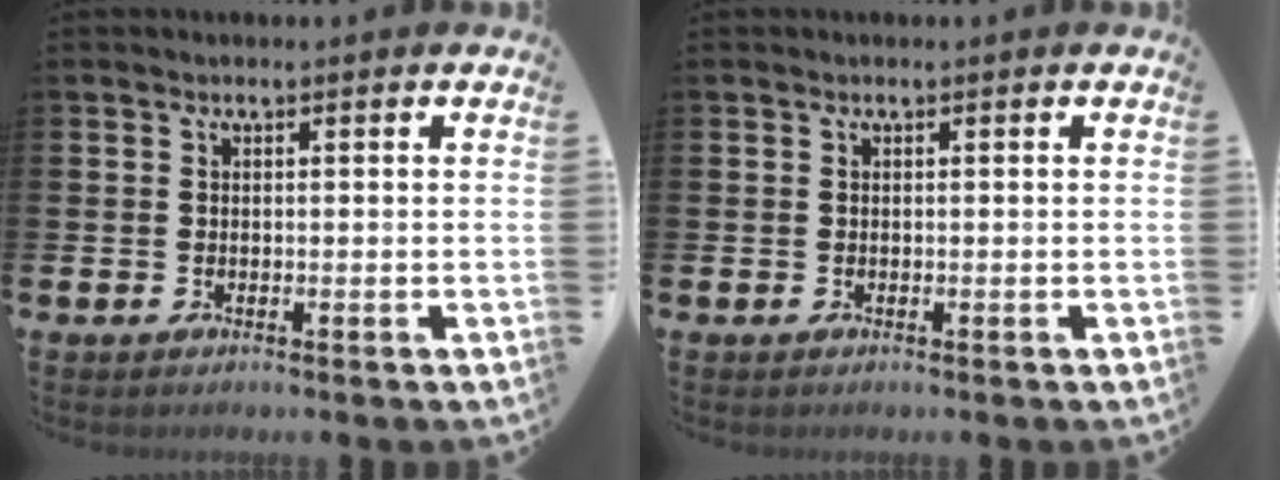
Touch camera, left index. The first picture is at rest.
{"total": 0.0}